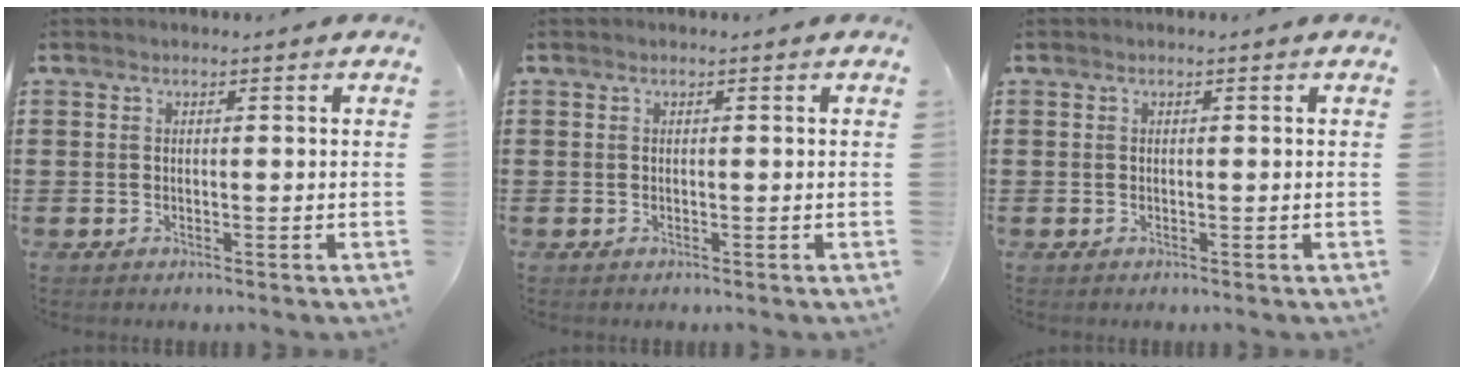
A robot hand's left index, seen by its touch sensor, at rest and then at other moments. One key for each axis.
{"total": 0.0}
{"total": 0.0}